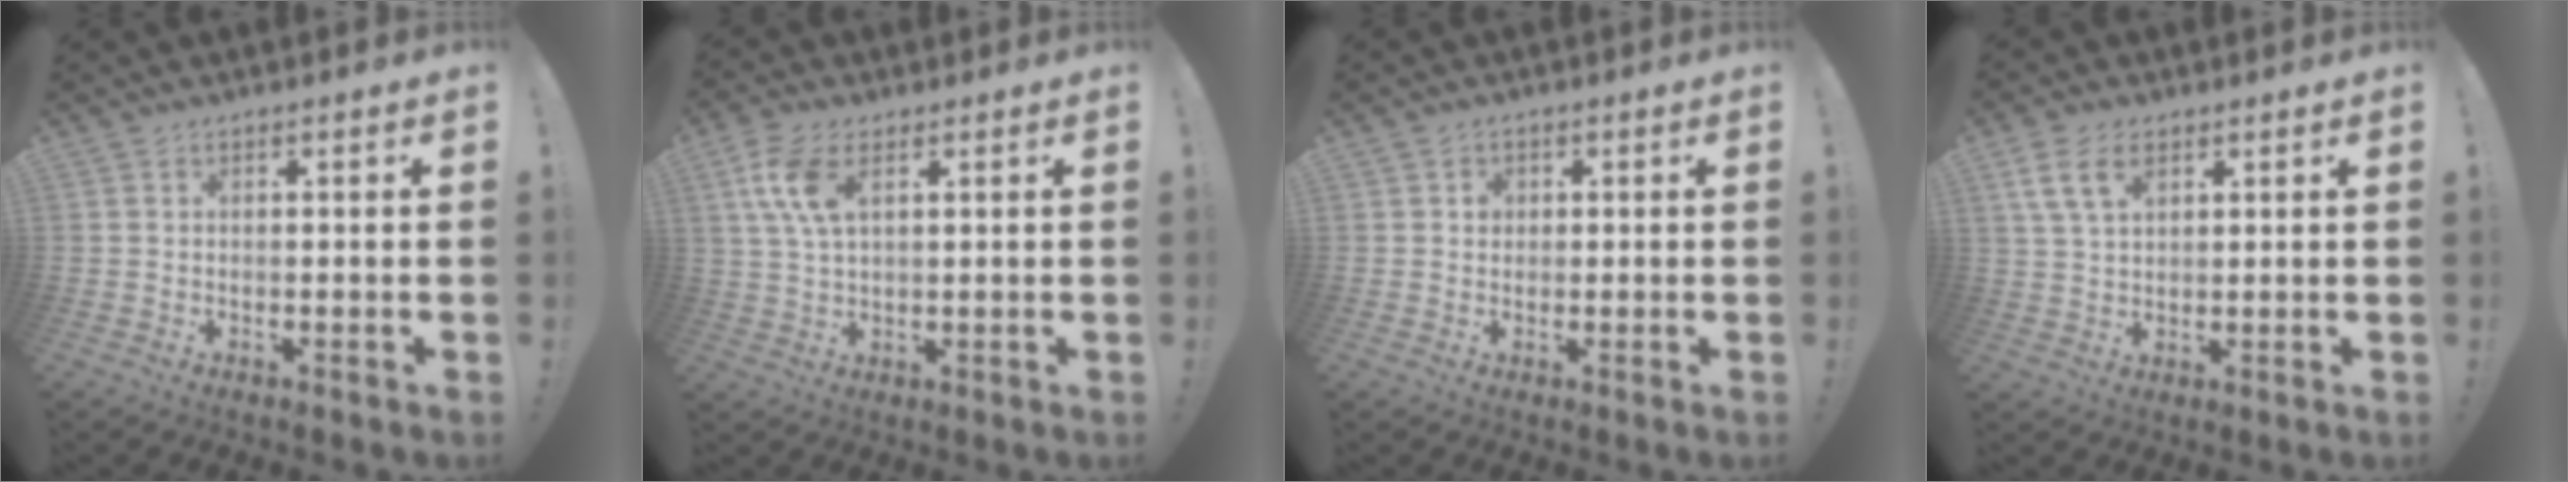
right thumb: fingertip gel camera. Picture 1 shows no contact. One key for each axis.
{"total": 9.0, "fx": 3.4, "fy": 4.5, "fz": 7.0, "tx": -0.149, "ty": -0.004, "tz": 0.061}
{"total": 1.8, "fx": 0.3, "fy": 1.7, "fz": 0.6, "tx": -0.001, "ty": 0.000, "tz": 0.001}
{"total": 7.9, "fx": 3.9, "fy": 4.4, "fz": 5.3, "tx": -0.093, "ty": -0.002, "tz": 0.077}